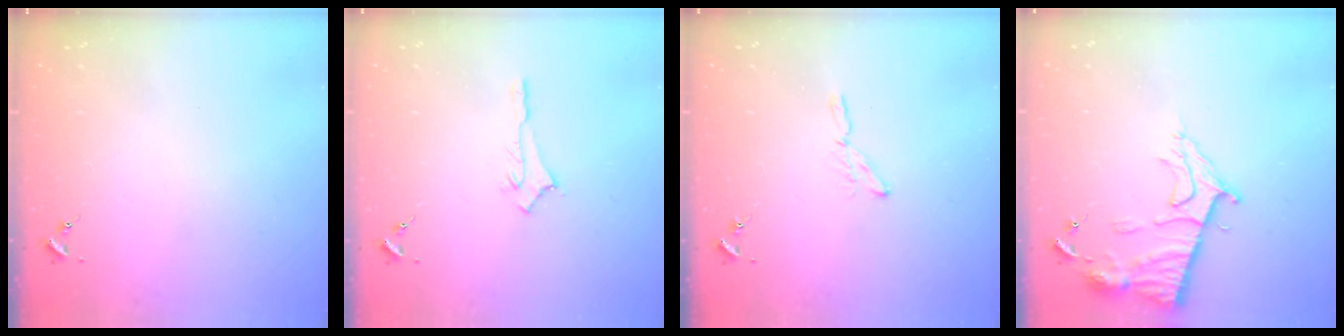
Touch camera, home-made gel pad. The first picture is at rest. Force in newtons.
{"total": 2.9, "press": 2.9, "slide": 0.2}
{"total": 3.7, "press": 3.6, "slide": 0.4}
{"total": 11.9, "press": 11.8, "slide": 1.0}